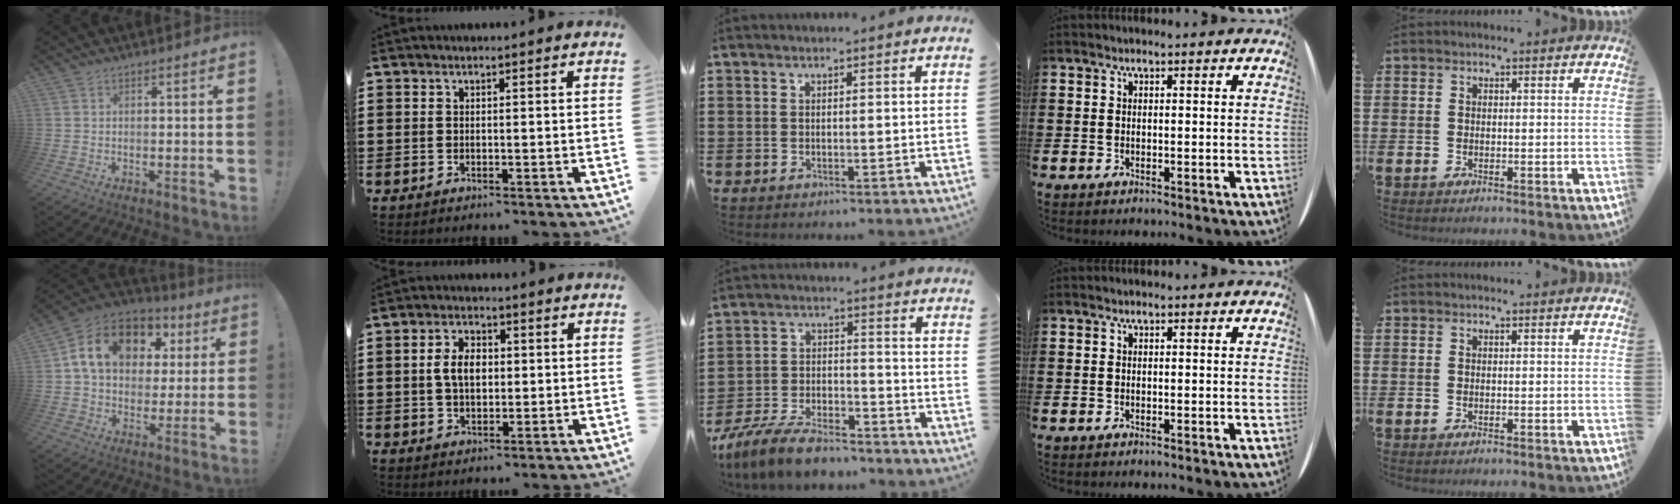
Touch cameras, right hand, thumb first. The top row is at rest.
{"thumb": {"total": 17.3, "force": [5.9, 12.7, 10.1], "torque": [-0.161, -0.008, 0.116]}, "index": {"total": 5.1, "force": [0.2, 3.2, 4.0], "torque": [-0.083, 0.006, -0.003]}, "middle": {"total": 8.4, "force": [-7.5, 1.9, 3.1], "torque": [-0.063, 0.017, -0.145]}}